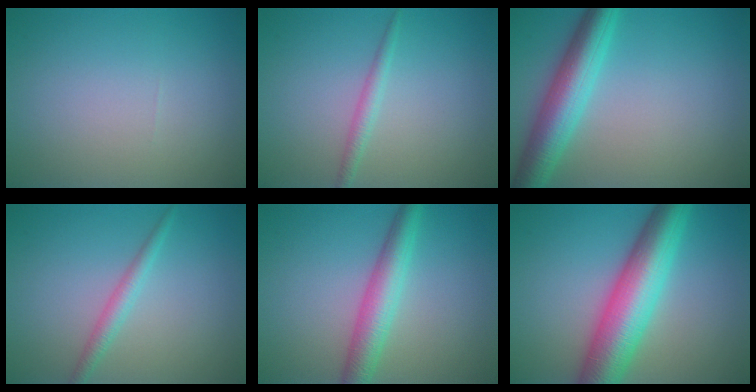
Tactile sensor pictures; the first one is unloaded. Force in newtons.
{"total": 1.4, "press": 1.4, "slide": 0.1}
{"total": 6.0, "press": 6.0, "slide": 0.1}
{"total": 1.8, "press": 1.8, "slide": 0.1}
{"total": 4.2, "press": 4.2, "slide": 0.1}
{"total": 9.1, "press": 9.1, "slide": 0.2}